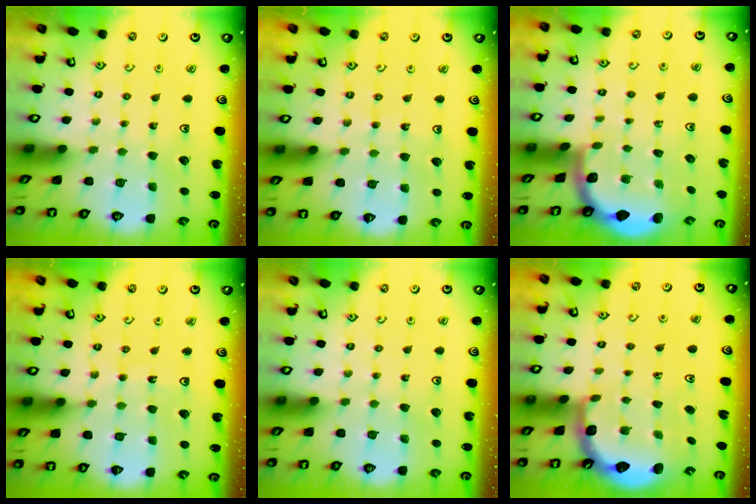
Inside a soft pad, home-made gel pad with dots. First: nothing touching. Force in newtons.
{"total": 5.0, "press": 4.7, "slide": 1.6}
{"total": 1.8, "press": 1.8, "slide": 0.1}
{"total": 4.0, "press": 3.5, "slide": 1.8}
{"total": 0.0}
{"total": 2.5, "press": 2.1, "slide": 1.3}